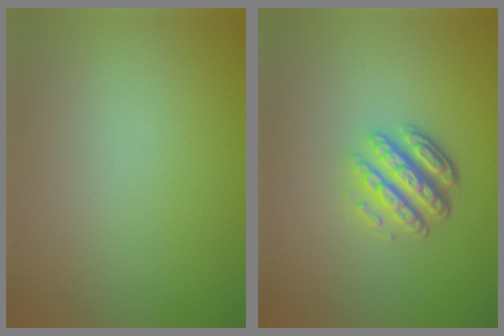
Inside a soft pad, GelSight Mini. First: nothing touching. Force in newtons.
{"total": 4.7, "press": 3.4, "slide": 3.3}